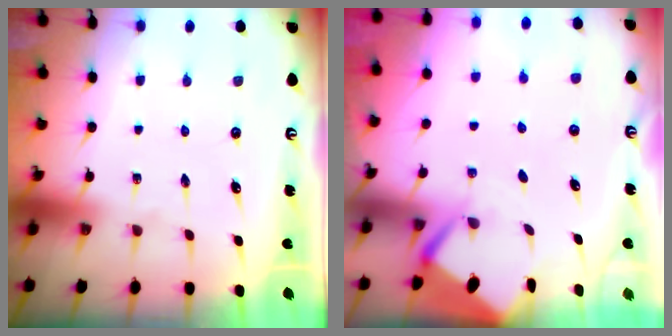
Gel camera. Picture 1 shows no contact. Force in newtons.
{"total": 2.8, "press": 2.8, "slide": 0.4}